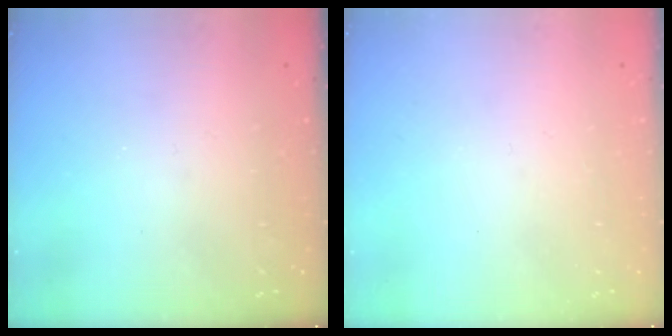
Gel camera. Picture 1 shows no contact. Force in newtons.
{"total": 0.0}